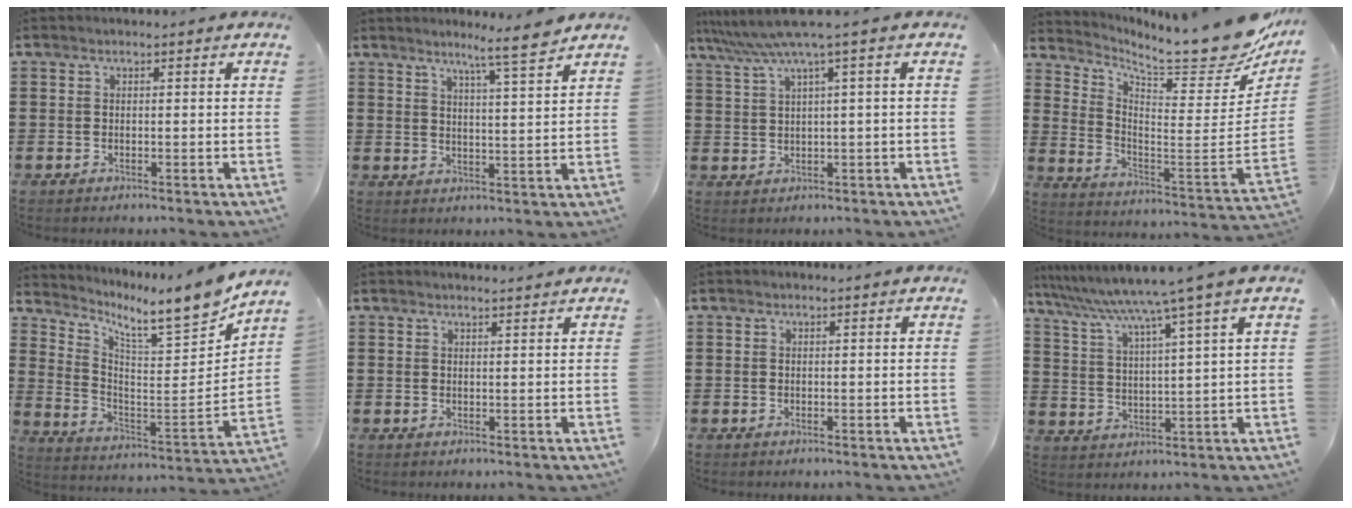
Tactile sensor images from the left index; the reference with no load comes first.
{"total": 6.4, "force": [5.3, -0.6, 3.6], "torque": [-0.067, -0.024, 0.086]}
{"total": 4.9, "force": [2.3, -0.7, 4.3], "torque": [-0.097, -0.018, 0.034]}
{"total": 11.0, "force": [9.5, 1.3, 5.5], "torque": [-0.104, -0.091, 0.154]}
{"total": 8.7, "force": [7.9, 0.7, 3.5], "torque": [-0.075, -0.084, 0.121]}
{"total": 1.3, "force": [1.3, 0.0, 0.3], "torque": [-0.007, -0.002, 0.025]}
{"total": 0.0}
{"total": 7.0, "force": [5.4, -1.5, 4.2], "torque": [-0.103, -0.039, 0.083]}